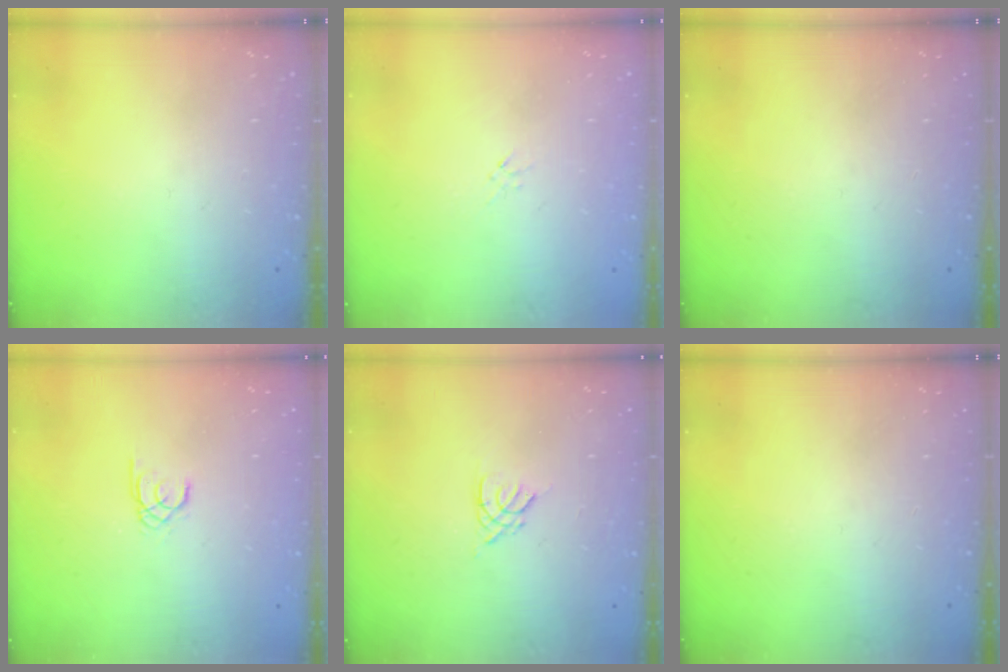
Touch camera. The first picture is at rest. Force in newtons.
{"total": 0.0}
{"total": 0.0}
{"total": 1.3, "press": 1.3, "slide": 0.1}
{"total": 2.8, "press": 2.7, "slide": 0.5}
{"total": 0.0}